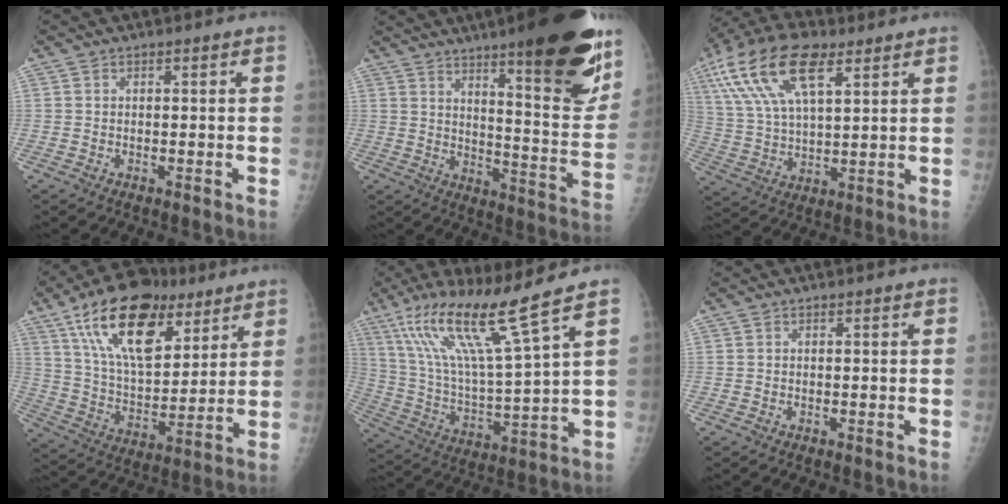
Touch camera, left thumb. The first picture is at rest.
{"total": 23.6, "force": [14.6, 4.3, 18.1], "torque": [-0.221, -0.080, 0.210]}
{"total": 18.2, "force": [8.9, 8.1, 13.7], "torque": [-0.265, -0.004, 0.165]}
{"total": 23.1, "force": [12.6, 11.7, 15.4], "torque": [-0.236, -0.034, 0.220]}
{"total": 17.7, "force": [11.2, 0.5, 13.7], "torque": [-0.250, -0.054, 0.213]}
{"total": 0.0}